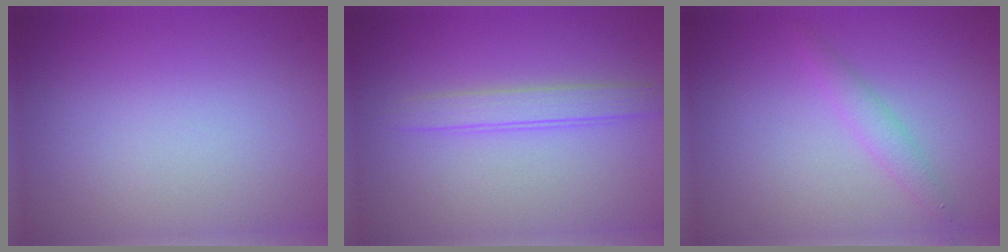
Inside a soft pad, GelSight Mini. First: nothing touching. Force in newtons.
{"total": 2.0, "press": 2.0, "slide": 0.1}
{"total": 1.5, "press": 1.5, "slide": 0.0}